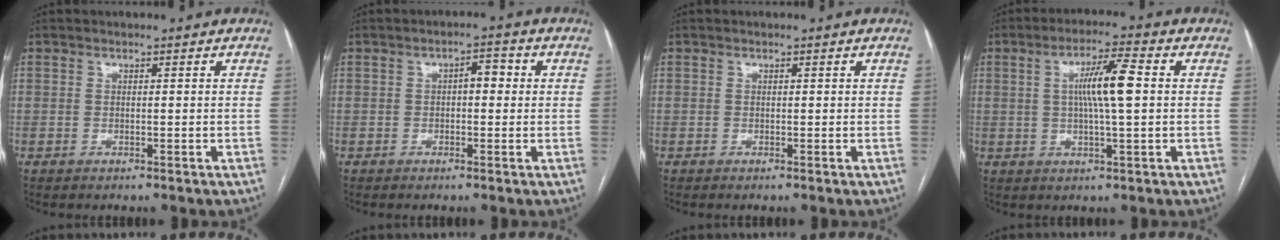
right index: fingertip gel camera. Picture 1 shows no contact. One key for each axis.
{"total": 3.1, "fx": 0.3, "fy": 1.3, "fz": 2.8, "tx": -0.040, "ty": 0.015, "tz": 0.001}
{"total": 0.0}
{"total": 7.9, "fx": 1.0, "fy": 0.4, "fz": 7.8, "tx": -0.140, "ty": 0.006, "tz": 0.014}